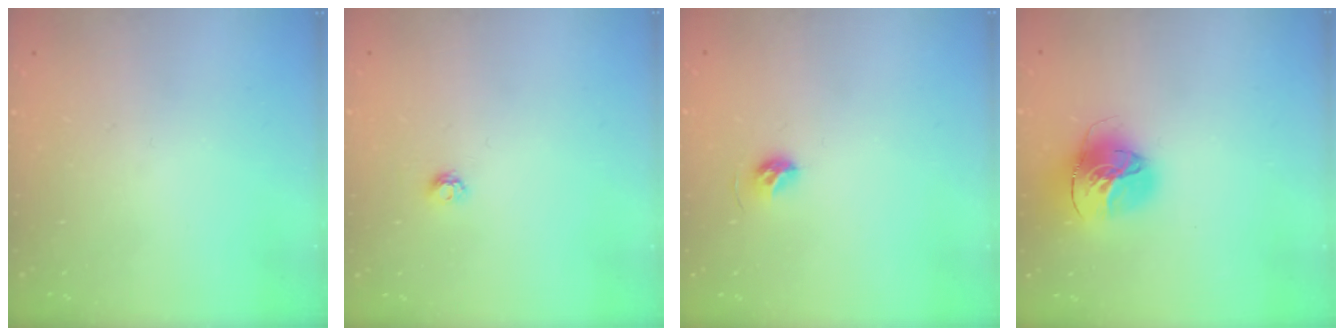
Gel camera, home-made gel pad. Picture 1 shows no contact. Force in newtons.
{"total": 3.8, "press": 3.8, "slide": 0.5}
{"total": 5.4, "press": 5.2, "slide": 1.2}
{"total": 16.4, "press": 16.4, "slide": 1.6}